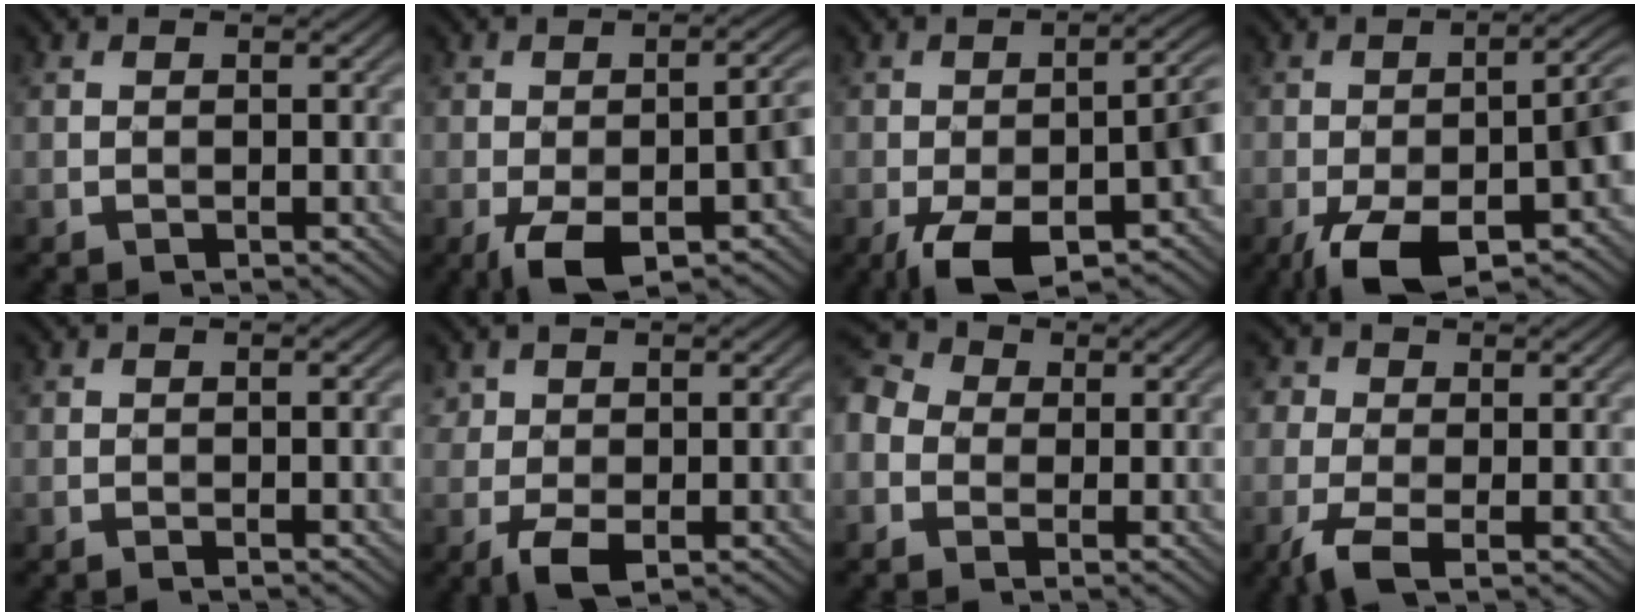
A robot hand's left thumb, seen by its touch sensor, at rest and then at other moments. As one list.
[{"total": 11.1, "force": [-4.8, 4.6, 8.9], "torque": [-0.141, -0.020, -0.071]}, {"total": 13.7, "force": [-6.0, 5.9, 10.8], "torque": [-0.158, -0.027, -0.089]}, {"total": 15.2, "force": [-6.8, 6.5, 11.9], "torque": [-0.176, -0.030, -0.103]}, {"total": 1.4, "force": [-0.5, 0.1, 1.3], "torque": [-0.019, 0.002, -0.011]}, {"total": 4.5, "force": [-1.5, 2.7, 3.3], "torque": [-0.066, -0.008, -0.026]}, {"total": 5.8, "force": [-1.0, 4.9, 2.9], "torque": [-0.101, 0.004, -0.032]}, {"total": 4.7, "force": [-1.8, 2.9, 3.2], "torque": [-0.079, -0.003, -0.049]}]